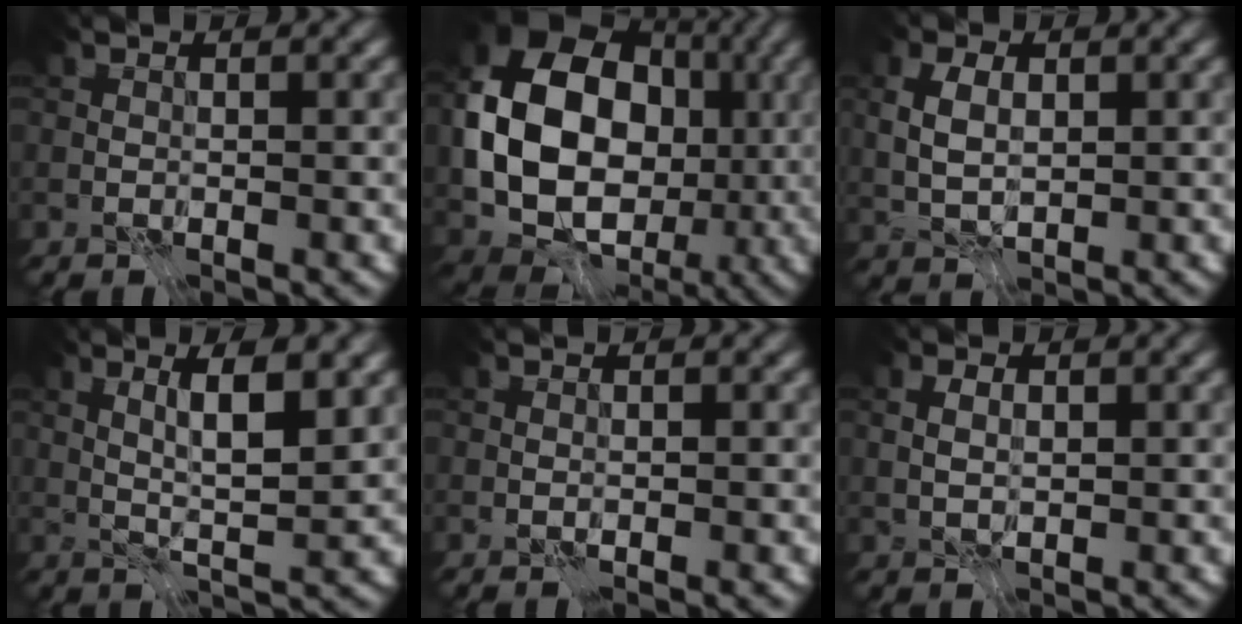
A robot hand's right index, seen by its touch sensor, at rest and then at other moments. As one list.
[{"total": 13.4, "force": [-0.2, 10.7, 8.1], "torque": [-0.140, -0.003, -0.007]}, {"total": 2.8, "force": [0.7, 1.9, 1.9], "torque": [-0.045, 0.001, 0.013]}, {"total": 4.0, "force": [1.6, 0.5, 3.6], "torque": [-0.061, -0.006, 0.033]}, {"total": 0.0}, {"total": 1.3, "force": [0.4, 1.0, 0.6], "torque": [-0.011, -0.002, 0.011]}]